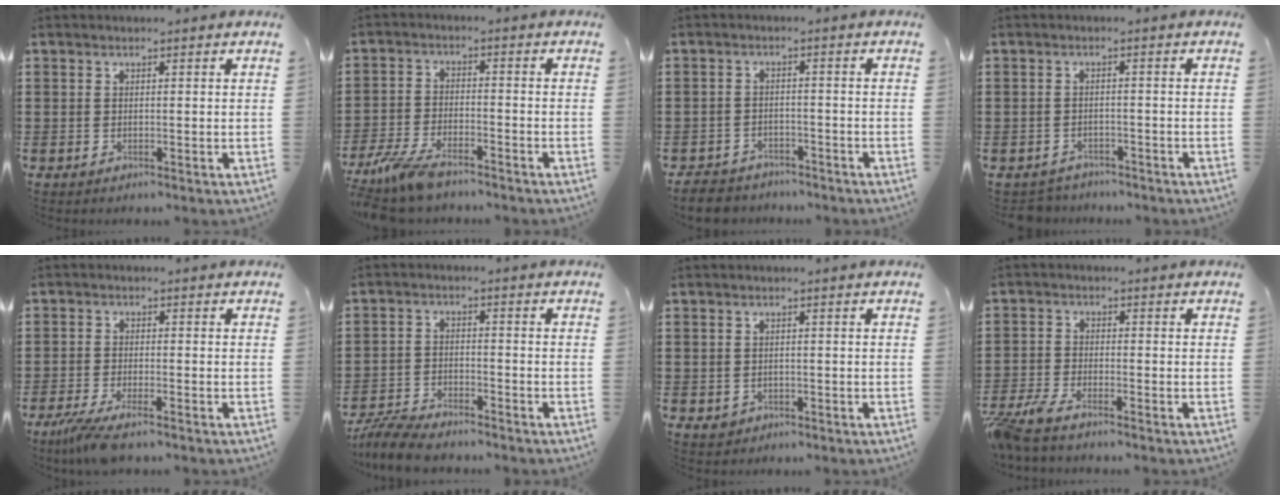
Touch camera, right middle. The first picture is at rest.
{"total": 5.7, "force": [-4.8, 1.3, 2.8], "torque": [-0.078, -0.006, -0.099]}
{"total": 3.7, "force": [-3.6, 0.8, 0.2], "torque": [-0.014, 0.000, -0.077]}
{"total": 1.9, "force": [-1.9, 0.3, -0.3], "torque": [-0.003, -0.001, -0.044]}
{"total": 3.8, "force": [-2.9, 0.1, 2.4], "torque": [-0.067, -0.018, -0.060]}
{"total": 5.8, "force": [-5.5, 0.7, 1.6], "torque": [-0.043, 0.001, -0.111]}
{"total": 1.0, "force": [-0.4, 0.9, 0.4], "torque": [-0.012, 0.000, -0.008]}
{"total": 3.9, "force": [-3.5, 0.3, 1.7], "torque": [-0.063, -0.013, -0.078]}